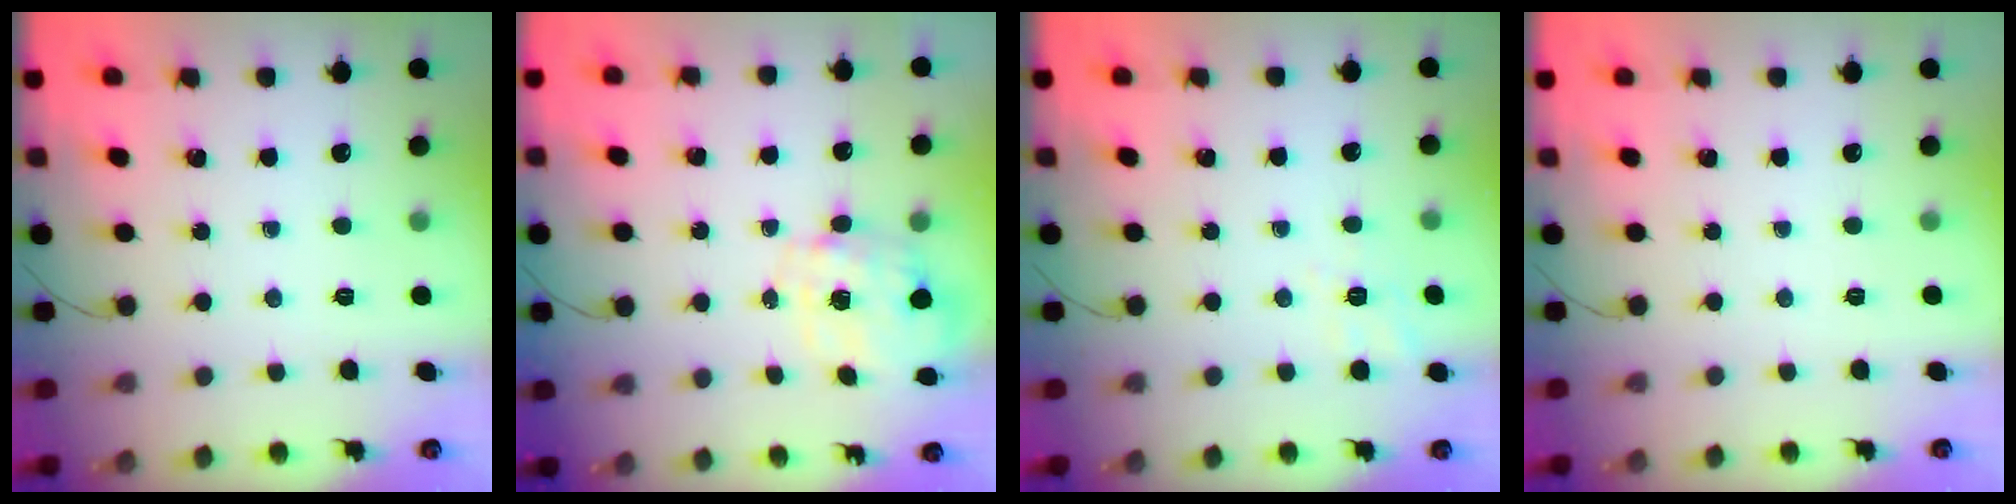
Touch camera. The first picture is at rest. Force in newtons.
{"total": 2.7, "press": 2.6, "slide": 0.8}
{"total": 2.1, "press": 0.1, "slide": 2.1}
{"total": 2.4, "press": 2.3, "slide": 0.5}